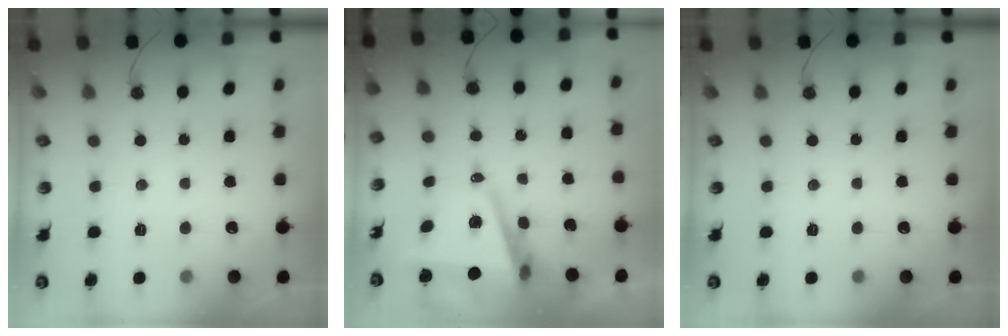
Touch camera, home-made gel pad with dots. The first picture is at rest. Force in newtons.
{"total": 7.2, "press": 5.7, "slide": 4.3}
{"total": 0.0}